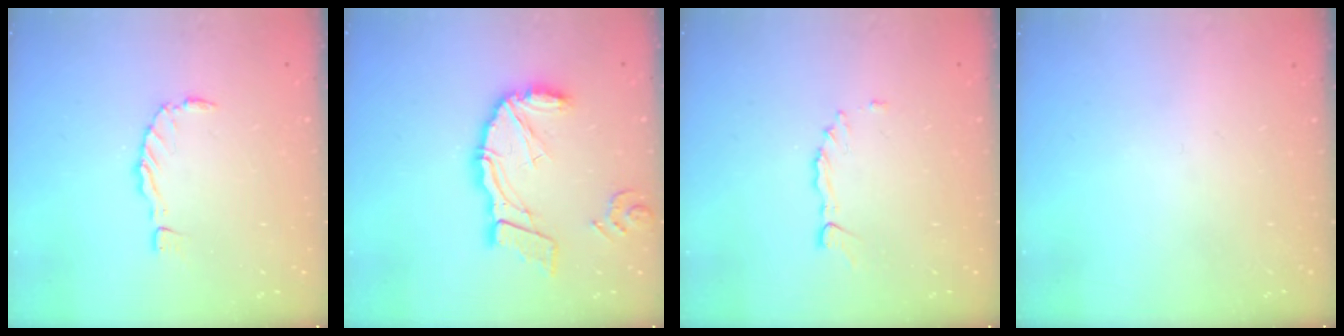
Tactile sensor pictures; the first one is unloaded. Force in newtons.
{"total": 16.1, "press": 16.0, "slide": 2.2}
{"total": 2.3, "press": 2.3, "slide": 0.2}
{"total": 0.0}